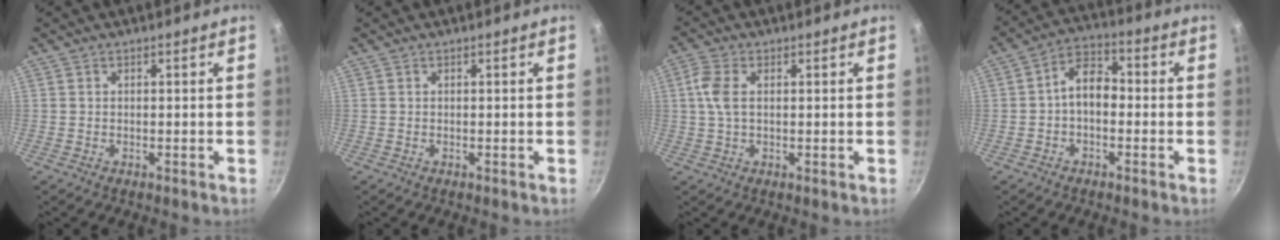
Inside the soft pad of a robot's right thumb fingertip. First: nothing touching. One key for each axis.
{"total": 0.0}
{"total": 5.0, "fx": 0.9, "fy": 2.6, "fz": 4.1, "tx": -0.108, "ty": 0.009, "tz": 0.013}
{"total": 7.6, "fx": -0.7, "fy": 4.9, "fz": 5.8, "tx": -0.079, "ty": 0.031, "tz": -0.026}